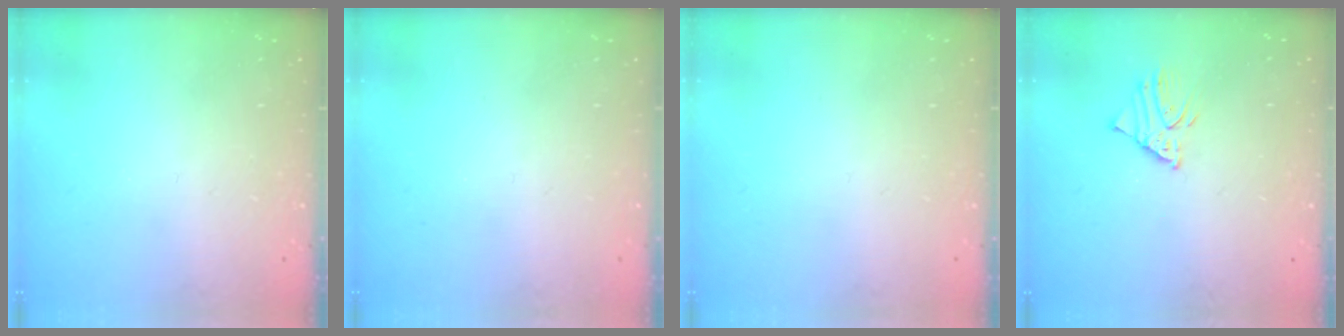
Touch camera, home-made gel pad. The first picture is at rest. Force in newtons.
{"total": 0.0}
{"total": 0.0}
{"total": 2.5, "press": 2.5, "slide": 0.2}